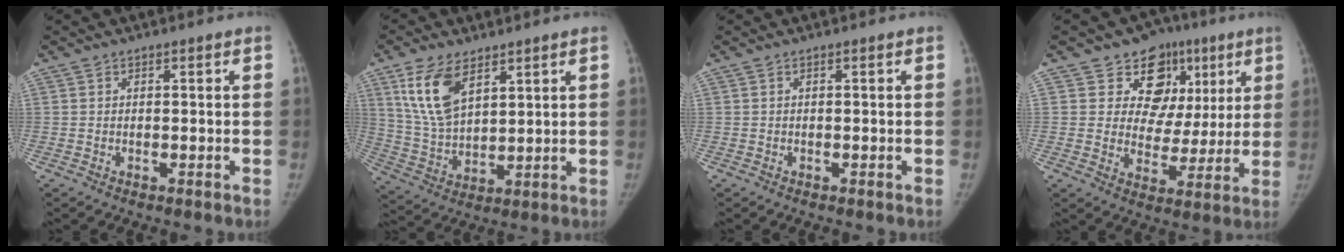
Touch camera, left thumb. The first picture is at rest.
{"total": 11.8, "force": [6.3, 6.2, 7.9], "torque": [-0.142, -0.024, 0.134]}
{"total": 0.0}
{"total": 13.7, "force": [6.8, 11.1, 4.4], "torque": [0.002, -0.006, 0.094]}